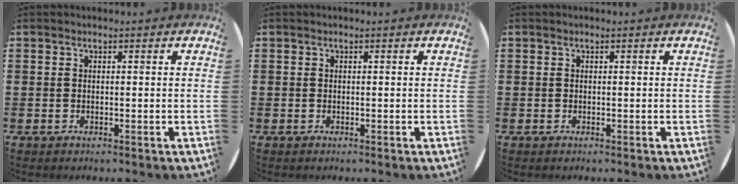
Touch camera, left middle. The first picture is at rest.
{"total": 0.0}
{"total": 0.0}